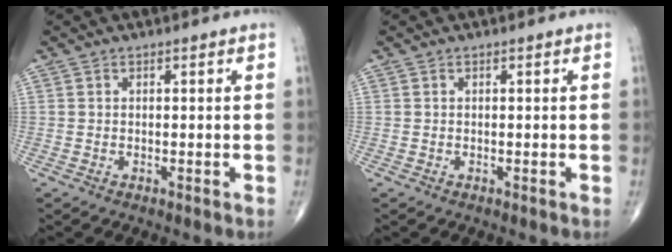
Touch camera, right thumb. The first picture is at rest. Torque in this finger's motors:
{"motor_torque": [-0.02, 0.02, 0.00, 0.00, 0.02]}